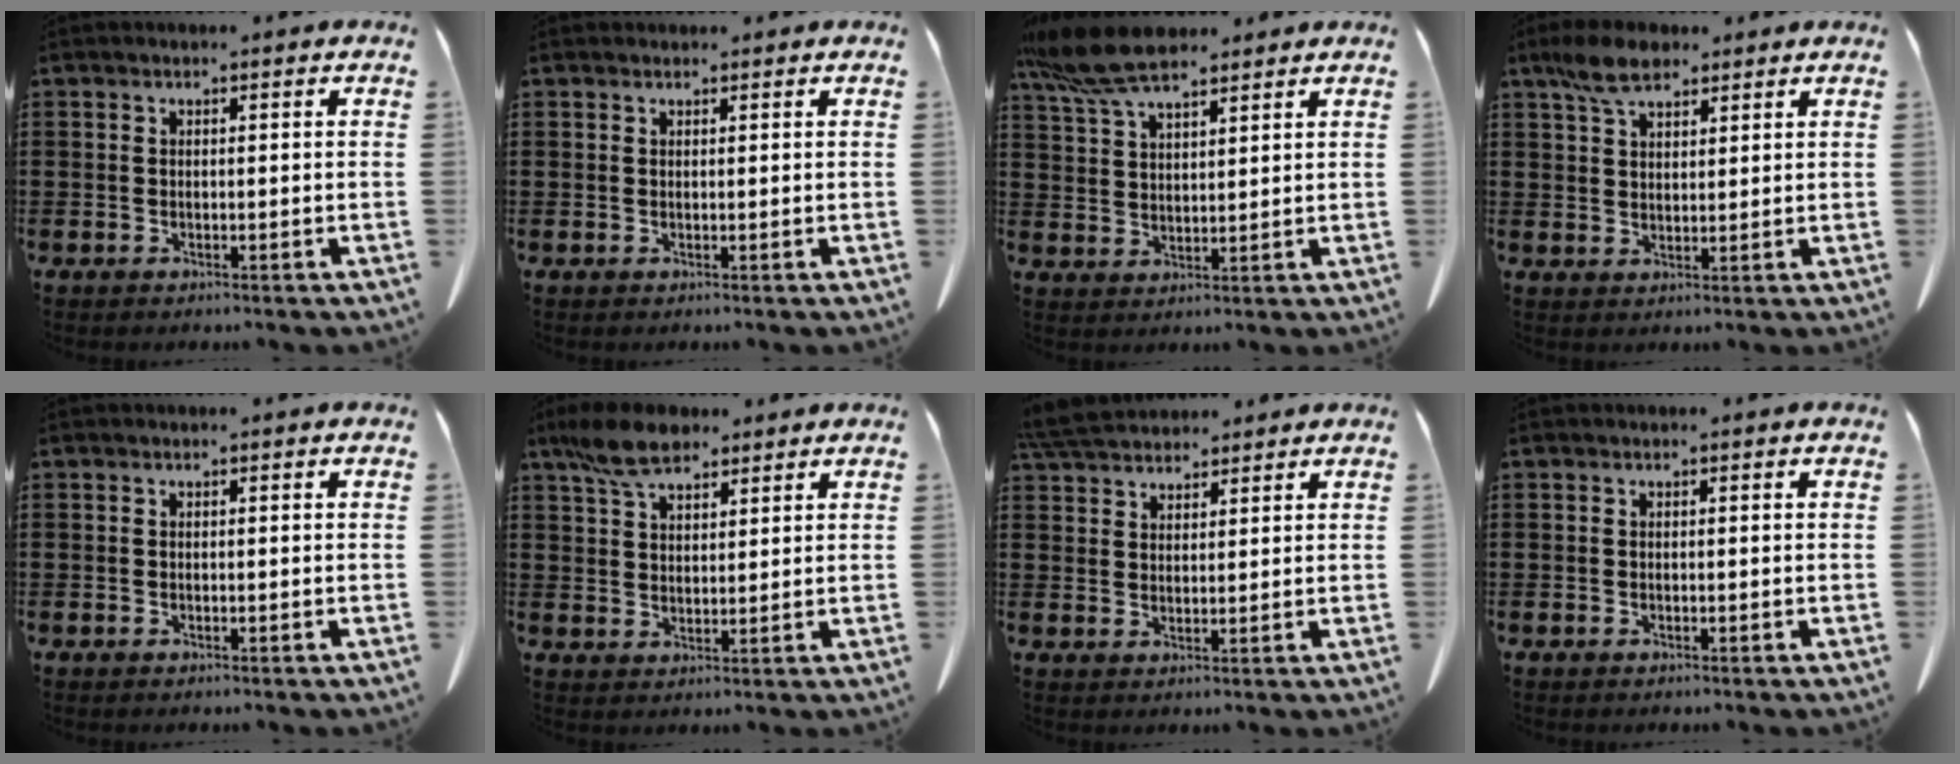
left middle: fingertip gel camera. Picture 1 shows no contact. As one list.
[{"total": 0.6, "force": [0.6, 0.2, 0.0], "torque": [-0.003, -0.001, 0.013]}, {"total": 9.1, "force": [7.1, 2.4, 5.1], "torque": [-0.124, -0.013, 0.133]}, {"total": 6.0, "force": [4.2, 2.7, 3.3], "torque": [-0.076, 0.002, 0.080]}, {"total": 0.0}, {"total": 7.5, "force": [5.4, 3.2, 4.1], "torque": [-0.097, -0.001, 0.103]}, {"total": 5.3, "force": [5.0, 1.2, 1.4], "torque": [-0.044, -0.009, 0.096]}, {"total": 0.0}]